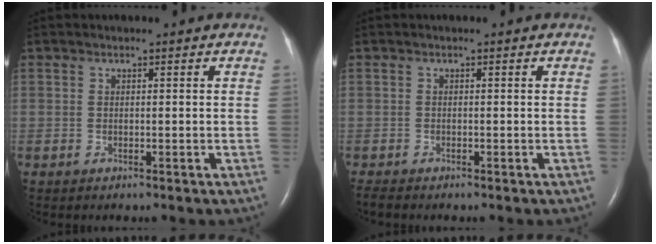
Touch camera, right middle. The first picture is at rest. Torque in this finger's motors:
{"motor_torque": [0.49, -0.40, 0.00, 0.01]}